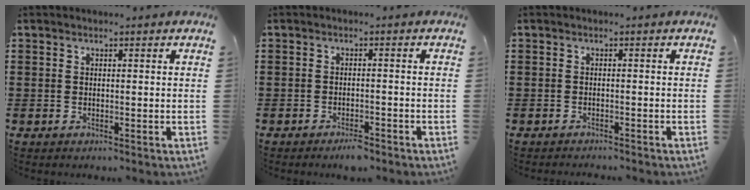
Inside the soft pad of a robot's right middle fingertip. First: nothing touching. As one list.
[{"total": 1.8, "force": [-1.7, 0.4, 0.4], "torque": [-0.013, 0.002, -0.034]}, {"total": 0.9, "force": [-0.9, 0.0, -0.1], "torque": [-0.001, 0.001, -0.020]}]